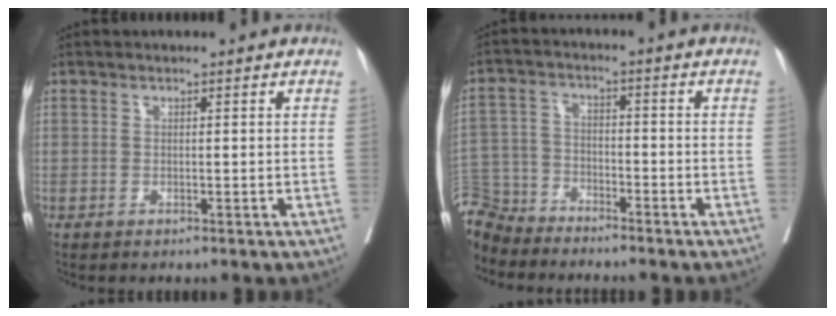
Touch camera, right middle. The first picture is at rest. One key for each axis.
{"total": 7.5, "fx": -7.1, "fy": 2.2, "fz": -0.5, "tx": 0.005, "ty": 0.003, "tz": -0.146}